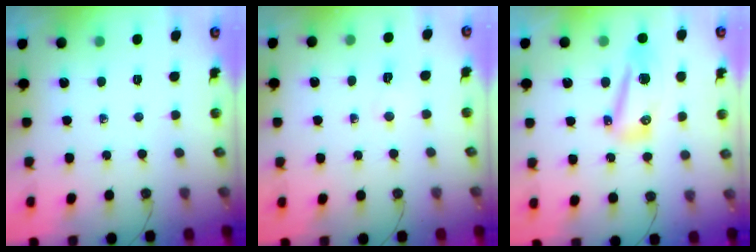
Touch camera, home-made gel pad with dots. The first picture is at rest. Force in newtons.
{"total": 4.1, "press": 2.2, "slide": 3.4}
{"total": 19.4, "press": 12.1, "slide": 15.2}